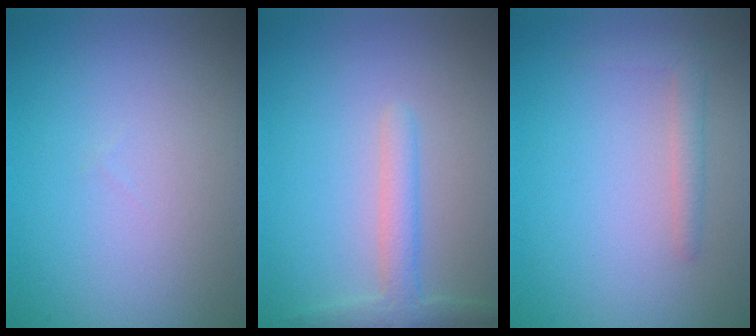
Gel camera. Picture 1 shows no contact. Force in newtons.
{"total": 2.4, "press": 2.4, "slide": 0.2}
{"total": 1.6, "press": 1.6, "slide": 0.1}